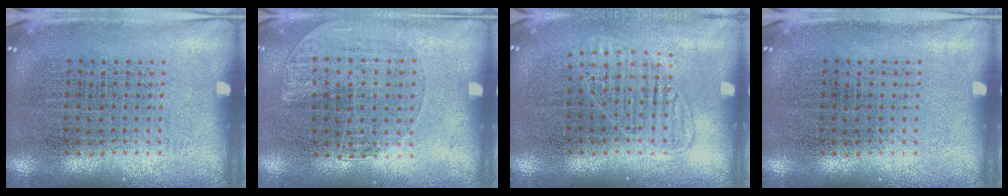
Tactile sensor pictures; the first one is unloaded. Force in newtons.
{"total": 1.1, "press": 0.9, "slide": 0.5}
{"total": 1.3, "press": 1.2, "slide": 0.7}
{"total": 0.0}